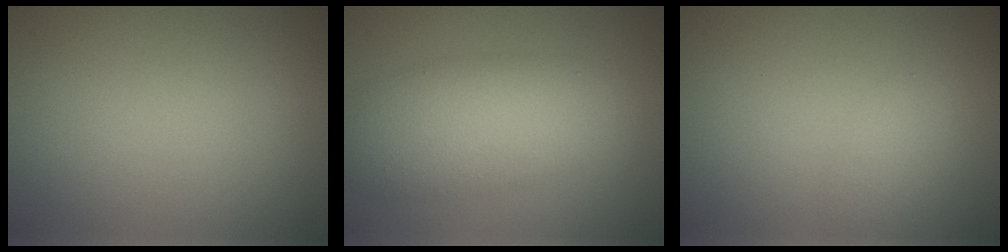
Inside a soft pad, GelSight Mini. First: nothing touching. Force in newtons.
{"total": 6.9, "press": 6.9, "slide": 0.4}
{"total": 1.6, "press": 1.6, "slide": 0.1}